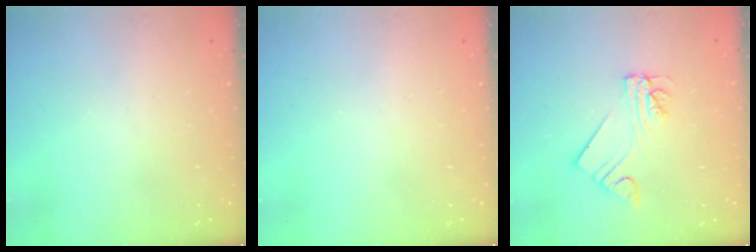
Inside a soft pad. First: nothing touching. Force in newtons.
{"total": 0.0}
{"total": 4.5, "press": 4.5, "slide": 0.3}